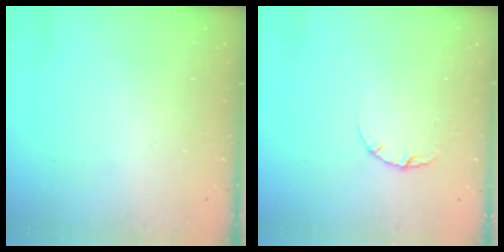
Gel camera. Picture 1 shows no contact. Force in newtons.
{"total": 2.5, "press": 2.5, "slide": 0.3}